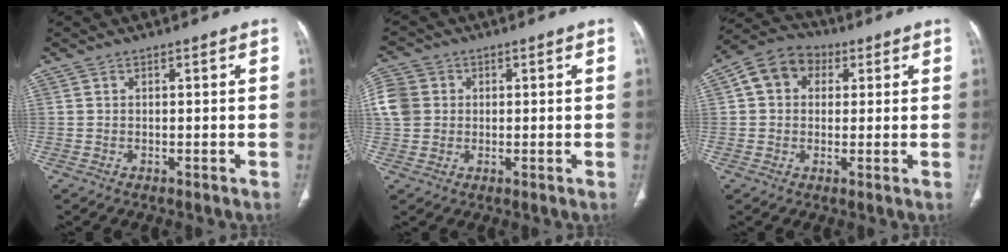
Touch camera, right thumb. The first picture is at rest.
{"total": 9.0, "force": [1.0, 8.0, 3.9], "torque": [-0.088, 0.020, 0.018]}
{"total": 8.8, "force": [2.2, 7.1, 4.7], "torque": [-0.064, 0.016, 0.027]}